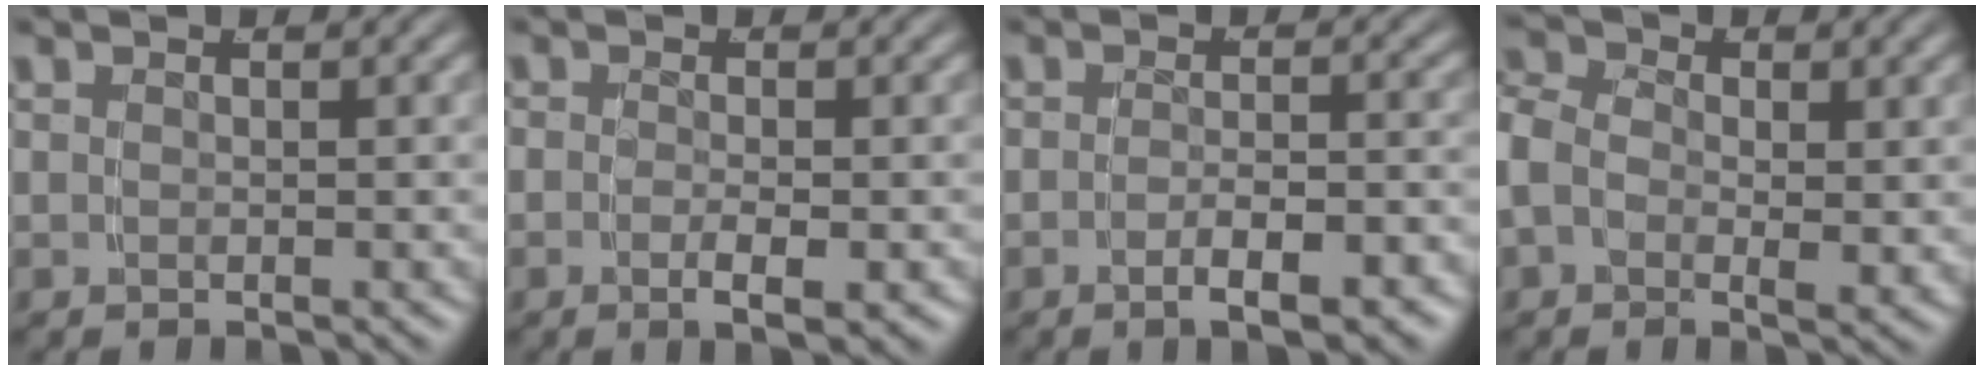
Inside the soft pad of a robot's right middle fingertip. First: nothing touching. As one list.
[{"total": 2.4, "force": [-0.9, 0.6, 2.1], "torque": [-0.039, -0.005, -0.014]}, {"total": 3.6, "force": [-2.6, 0.4, 2.5], "torque": [-0.038, -0.003, -0.042]}, {"total": 4.6, "force": [0.2, 3.5, 3.0], "torque": [-0.073, -0.008, -0.003]}]